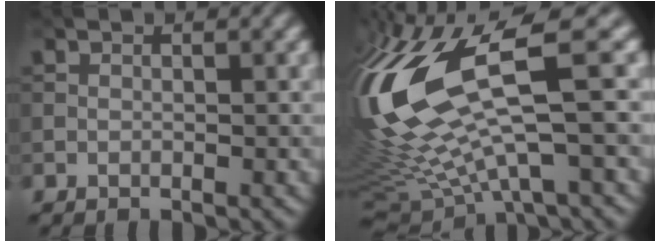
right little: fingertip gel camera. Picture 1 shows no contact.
{"total": 16.1, "force": [2.3, 5.1, 15.1], "torque": [-0.351, -0.008, 0.066]}